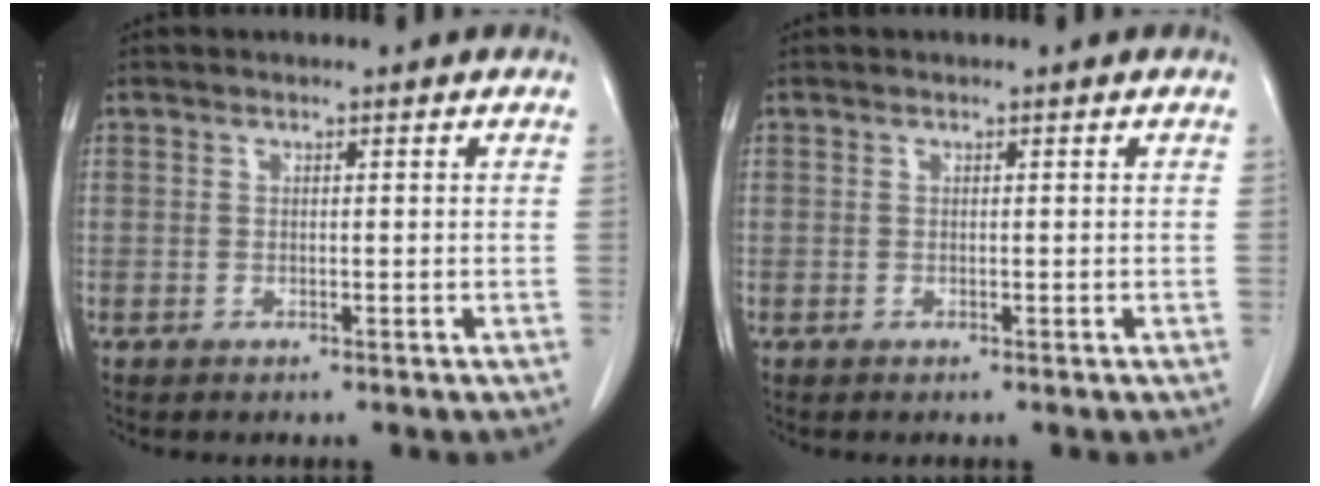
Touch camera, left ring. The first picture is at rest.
{"total": 0.0}